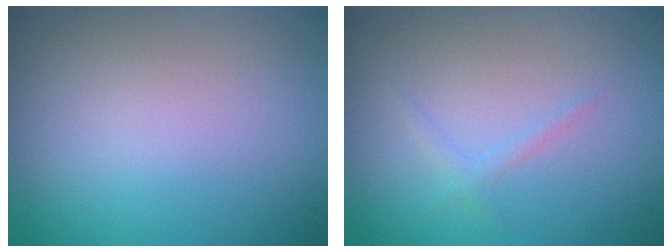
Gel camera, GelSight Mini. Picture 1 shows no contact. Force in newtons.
{"total": 0.8, "press": 0.8, "slide": 0.0}